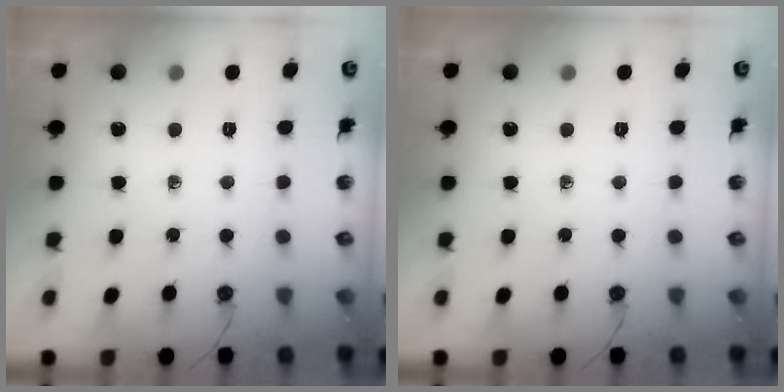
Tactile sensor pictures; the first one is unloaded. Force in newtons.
{"total": 0.0}